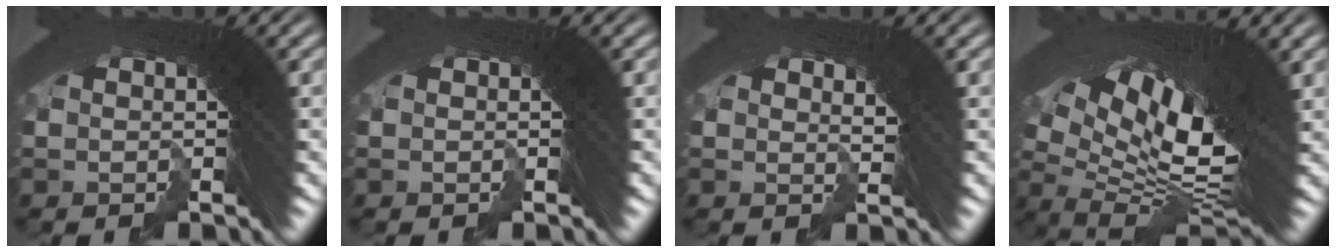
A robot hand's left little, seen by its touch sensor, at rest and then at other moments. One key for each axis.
{"total": 0.0}
{"total": 1.1, "fx": 0.7, "fy": 0.3, "fz": 0.9, "tx": -0.025, "ty": -0.010, "tz": 0.014}
{"total": 14.9, "fx": 1.9, "fy": 7.8, "fz": 12.5, "tx": -0.218, "ty": -0.025, "tz": 0.040}